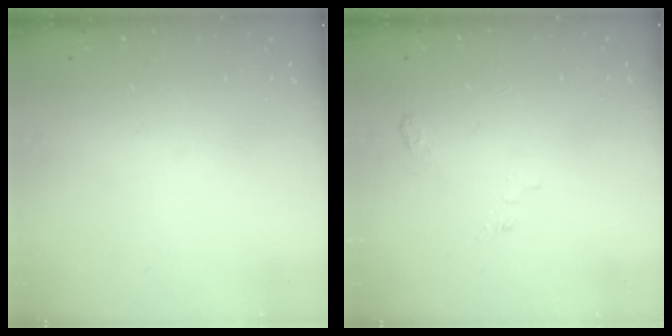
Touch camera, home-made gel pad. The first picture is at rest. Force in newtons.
{"total": 4.0, "press": 3.9, "slide": 0.9}